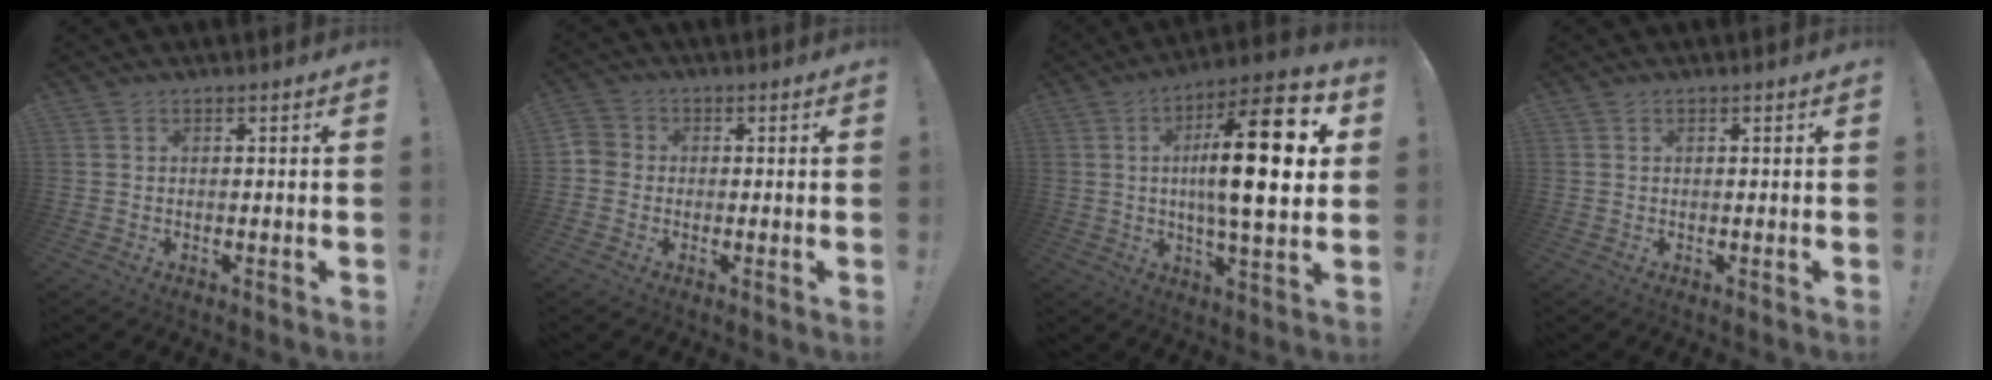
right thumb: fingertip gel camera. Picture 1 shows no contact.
{"total": 3.7, "force": [-1.1, 3.3, 1.2], "torque": [-0.029, 0.011, -0.020]}
{"total": 21.5, "force": [3.4, 5.3, 20.5], "torque": [-0.333, -0.008, 0.038]}
{"total": 0.0}